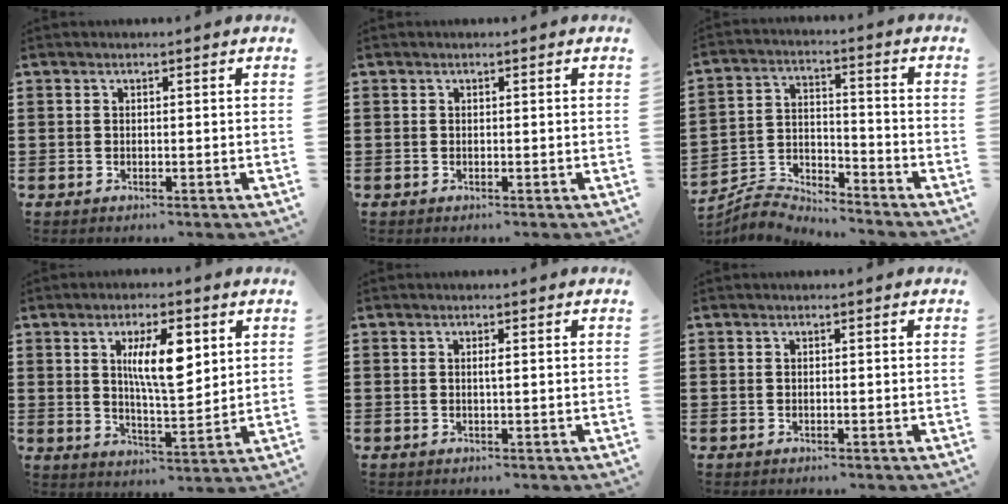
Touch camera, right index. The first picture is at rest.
{"total": 0.0}
{"total": 4.8, "force": [-4.7, 0.8, 0.3], "torque": [-0.022, 0.001, -0.102]}
{"total": 8.9, "force": [3.0, 2.9, 7.9], "torque": [-0.144, 0.001, 0.047]}
{"total": 0.8, "force": [0.1, 0.0, 0.8], "torque": [-0.015, -0.003, 0.002]}
{"total": 0.0}